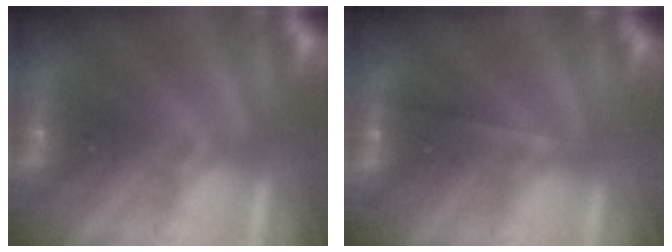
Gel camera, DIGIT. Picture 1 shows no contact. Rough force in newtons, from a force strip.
{"total": 1.7}